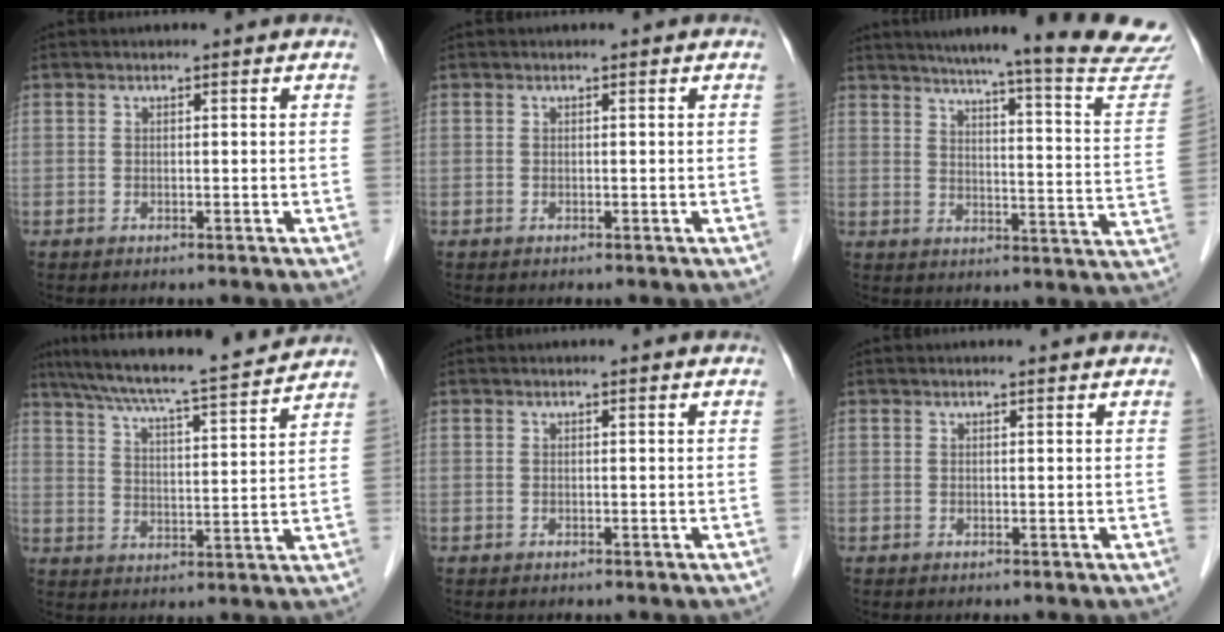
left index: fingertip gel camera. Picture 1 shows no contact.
{"total": 0.0}
{"total": 25.2, "force": [22.8, -0.3, 10.6], "torque": [-0.148, -0.085, 0.271]}
{"total": 16.9, "force": [15.3, 0.0, 7.2], "torque": [-0.128, 0.004, 0.224]}
{"total": 0.8, "force": [0.7, 0.0, 0.2], "torque": [-0.009, 0.002, 0.010]}
{"total": 1.6, "force": [1.5, -0.1, 0.4], "torque": [-0.009, 0.005, 0.020]}